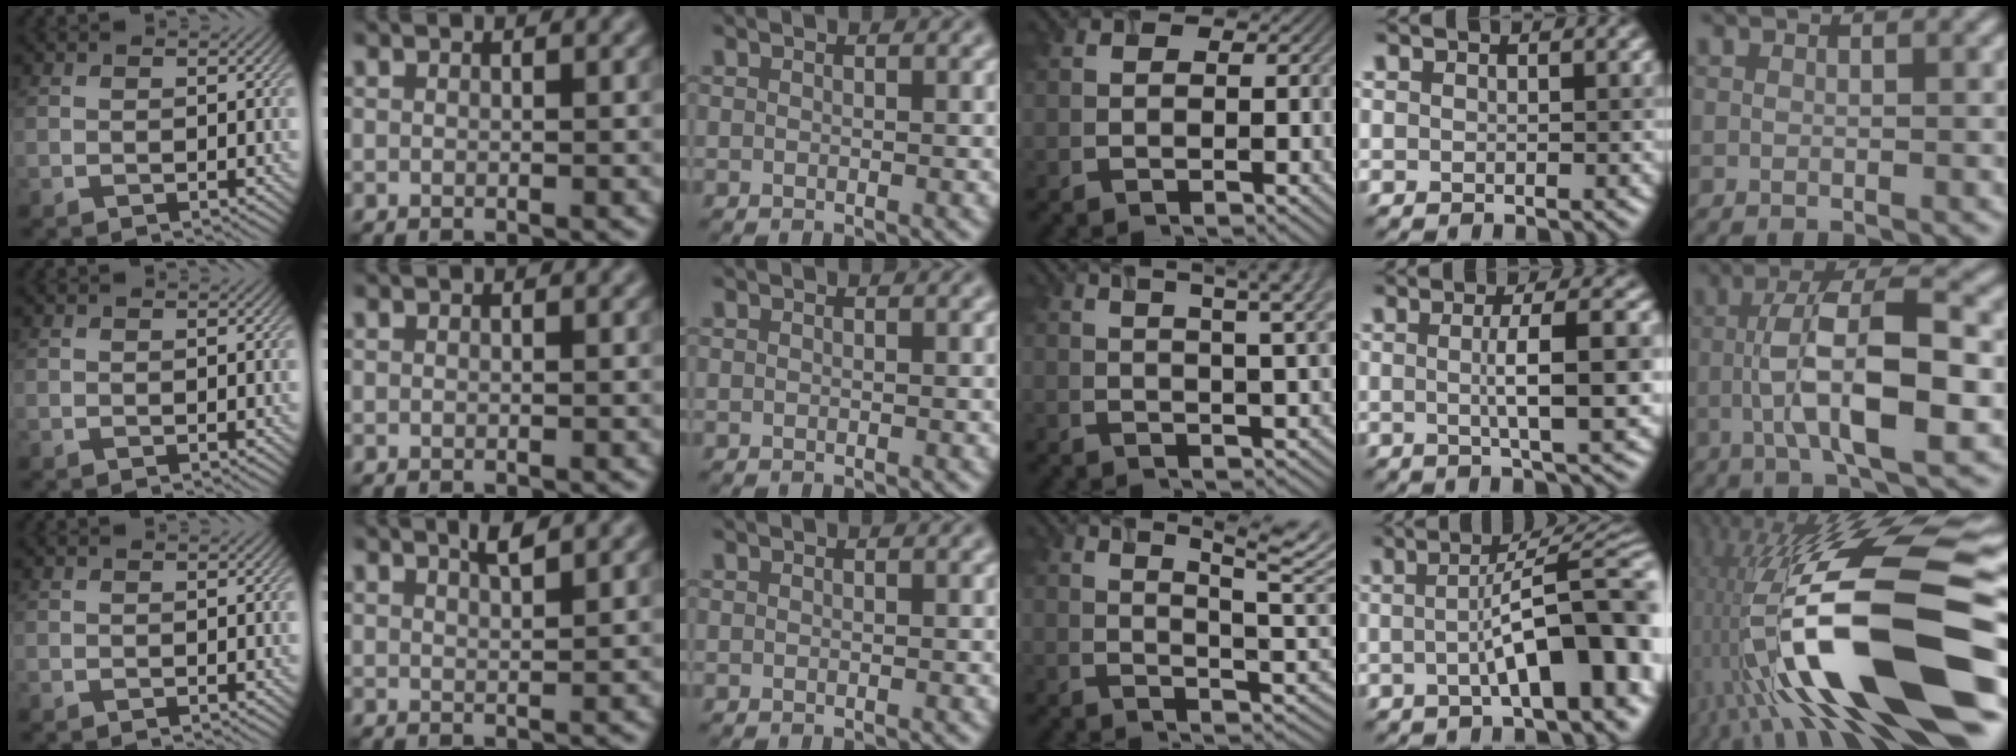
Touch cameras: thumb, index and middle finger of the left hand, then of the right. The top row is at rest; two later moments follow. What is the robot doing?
{"motion": "screw", "object": "timer"}